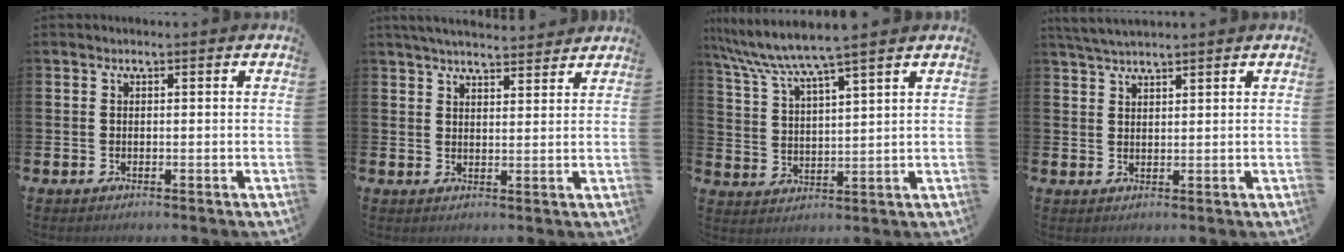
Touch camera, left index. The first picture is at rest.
{"total": 4.5, "force": [4.4, 0.6, 0.8], "torque": [-0.017, -0.020, 0.079]}
{"total": 7.1, "force": [6.4, -0.1, 2.9], "torque": [-0.077, -0.032, 0.112]}
{"total": 3.3, "force": [3.0, 0.5, 1.1], "torque": [-0.028, -0.007, 0.057]}